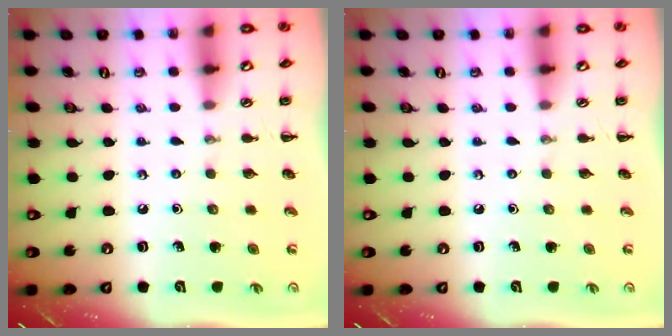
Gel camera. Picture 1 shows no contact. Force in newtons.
{"total": 0.0}